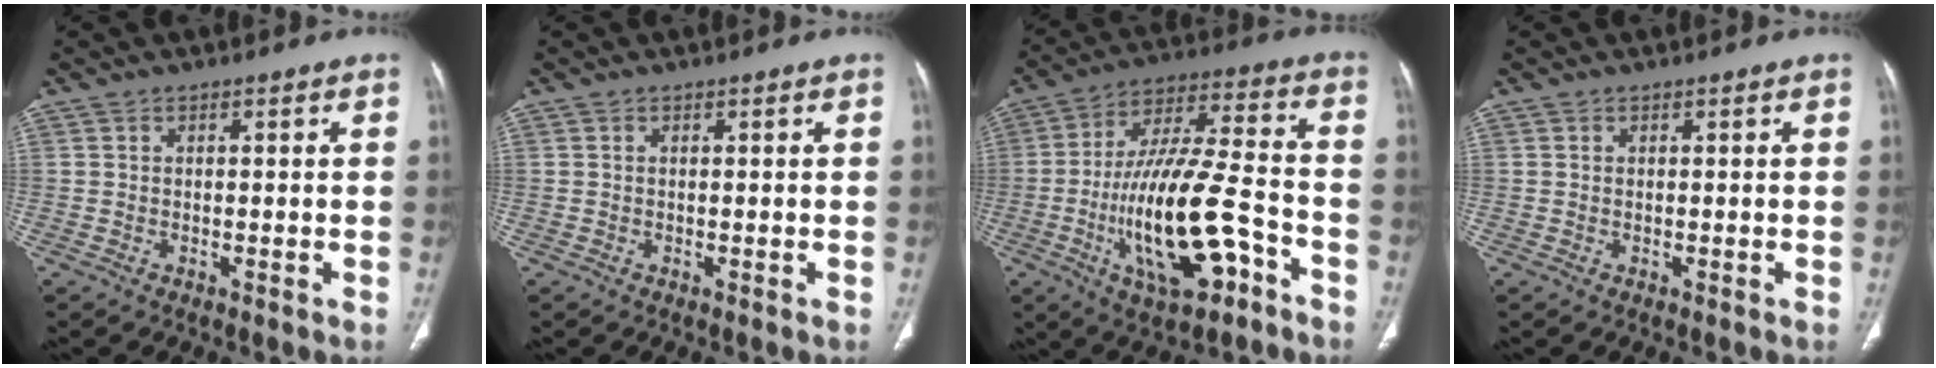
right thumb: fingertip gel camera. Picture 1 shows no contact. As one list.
[{"total": 0.0}, {"total": 21.1, "force": [-7.3, 7.7, 18.3], "torque": [-0.330, 0.042, -0.113]}, {"total": 0.0}]